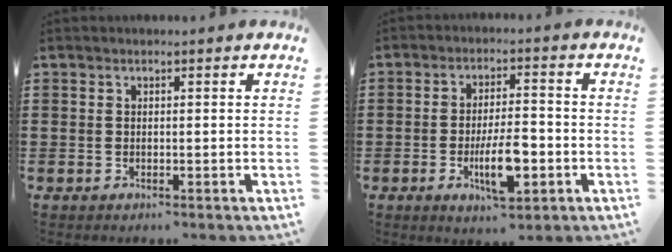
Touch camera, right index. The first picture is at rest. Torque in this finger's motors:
{"motor_torque": [1.02, 0.97, 0.67, 0.10]}